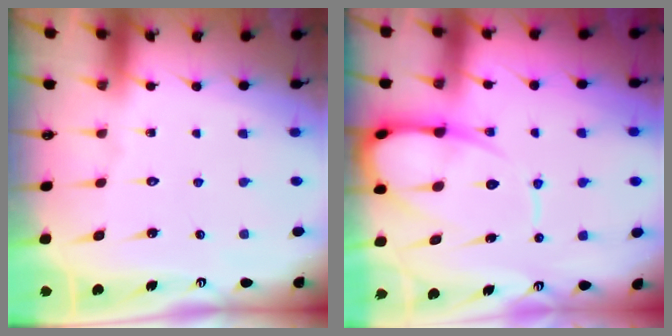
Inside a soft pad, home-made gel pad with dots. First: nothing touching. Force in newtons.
{"total": 12.7, "press": 12.6, "slide": 1.3}